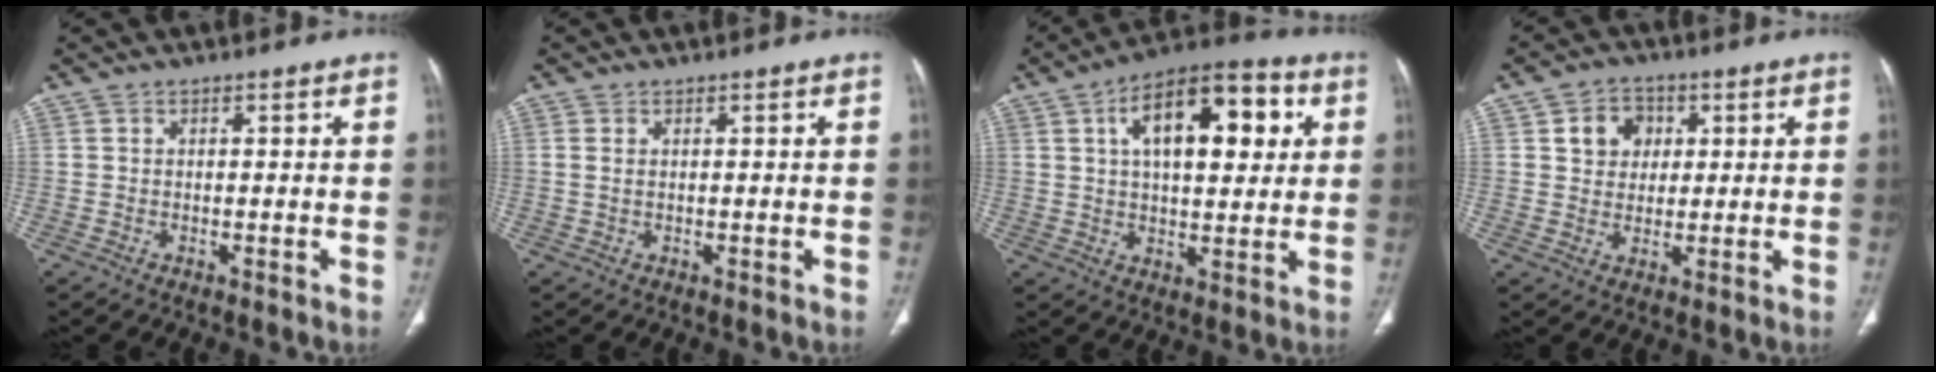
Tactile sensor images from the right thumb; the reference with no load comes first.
{"total": 1.0, "force": [0.3, 0.5, 0.8], "torque": [-0.025, 0.007, 0.012]}
{"total": 17.2, "force": [5.2, 8.5, 14.1], "torque": [-0.180, 0.014, 0.073]}
{"total": 6.3, "force": [1.9, 5.3, 2.9], "torque": [-0.015, -0.003, 0.029]}